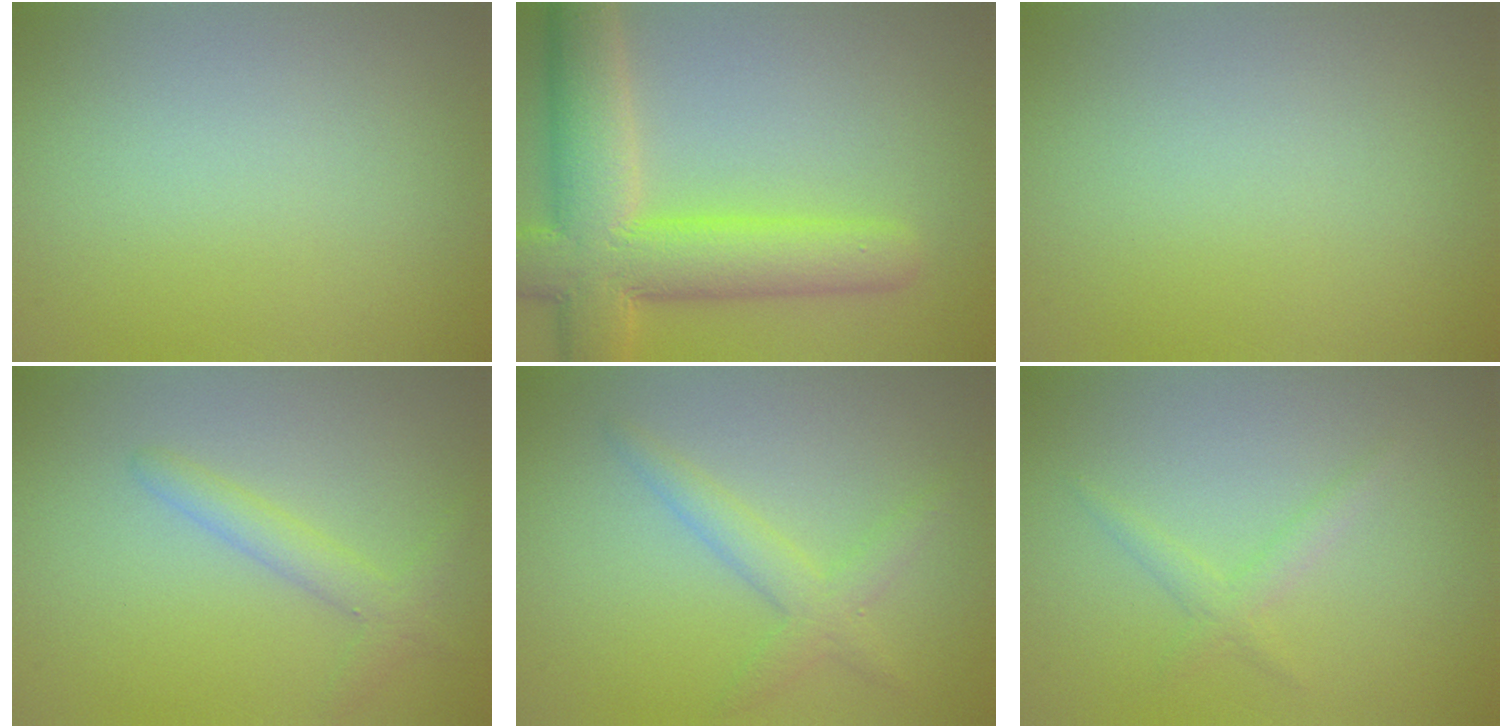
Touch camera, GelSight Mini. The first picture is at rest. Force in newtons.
{"total": 9.5, "press": 9.4, "slide": 0.4}
{"total": 0.0}
{"total": 2.2, "press": 2.2, "slide": 0.1}
{"total": 2.5, "press": 2.5, "slide": 0.1}
{"total": 1.4, "press": 1.4, "slide": 0.0}